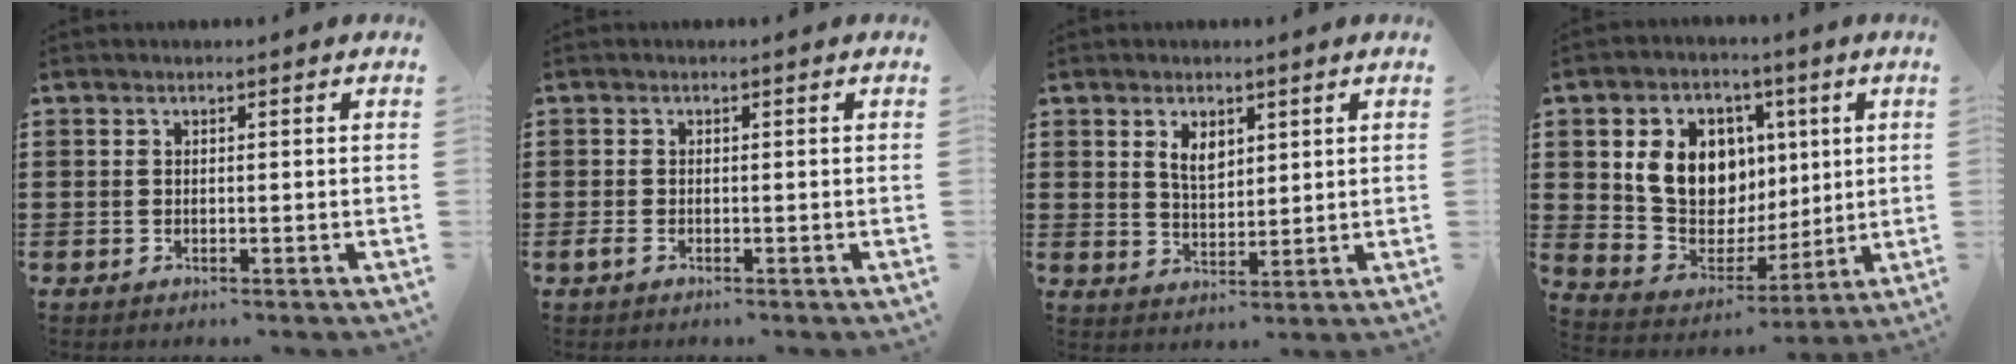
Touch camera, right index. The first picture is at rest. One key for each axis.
{"total": 0.9, "fx": -0.6, "fy": 0.5, "fz": 0.5, "tx": -0.012, "ty": -0.003, "tz": -0.011}
{"total": 3.7, "fx": 2.0, "fy": 2.1, "fz": 2.3, "tx": -0.046, "ty": 0.002, "tz": 0.035}
{"total": 11.0, "fx": 3.0, "fy": 9.0, "fz": 5.5, "tx": -0.130, "ty": 0.004, "tz": 0.062}